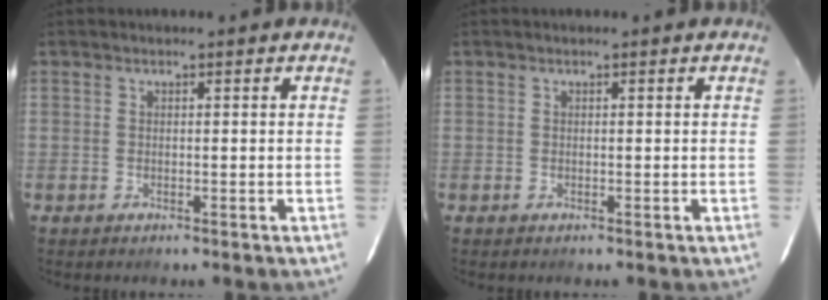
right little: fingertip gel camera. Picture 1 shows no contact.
{"total": 0.0}